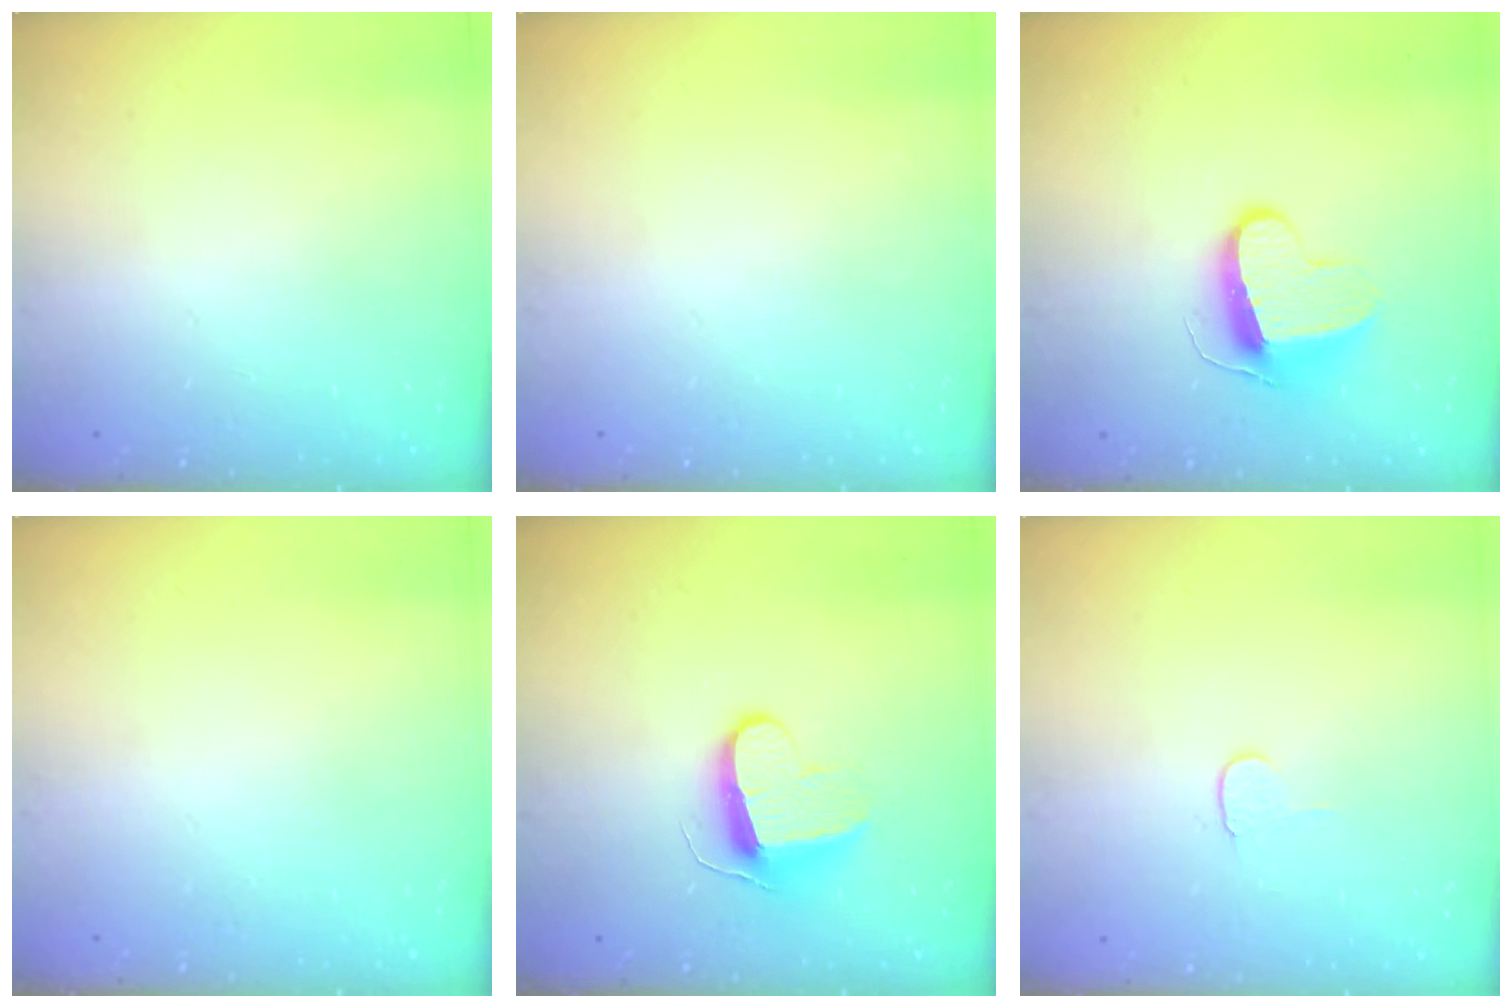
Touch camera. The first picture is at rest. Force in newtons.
{"total": 0.0}
{"total": 9.2, "press": 9.2, "slide": 0.3}
{"total": 0.0}
{"total": 9.6, "press": 9.6, "slide": 0.3}
{"total": 4.0, "press": 3.9, "slide": 0.5}